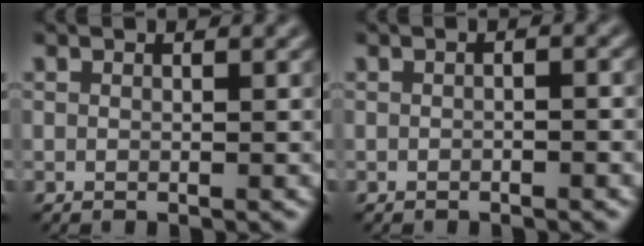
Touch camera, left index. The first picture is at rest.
{"total": 0.8, "force": [-0.3, 0.2, 0.7], "torque": [-0.010, -0.001, -0.006]}